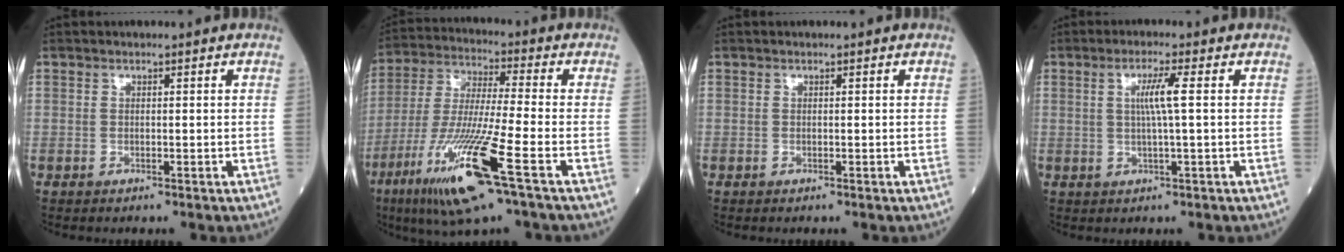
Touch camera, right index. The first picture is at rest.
{"total": 15.8, "force": [-7.3, 0.1, 14.0], "torque": [-0.297, -0.034, -0.136]}
{"total": 0.0}
{"total": 3.9, "force": [0.9, -0.6, 3.8], "torque": [-0.069, 0.000, 0.017]}